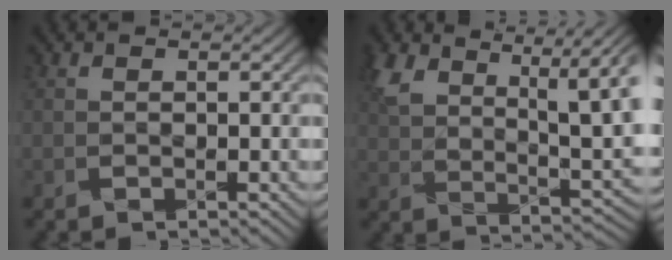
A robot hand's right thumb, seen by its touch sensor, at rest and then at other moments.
{"total": 13.2, "force": [6.1, 5.7, 10.3], "torque": [-0.204, 0.001, 0.113]}